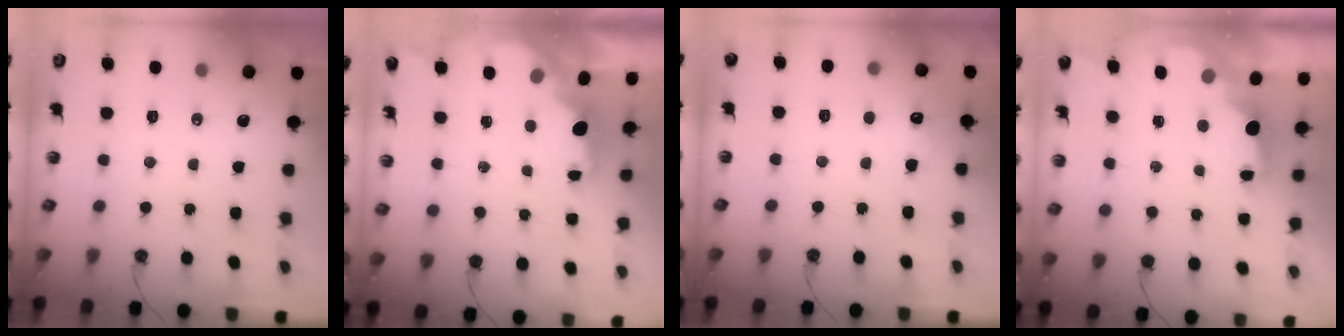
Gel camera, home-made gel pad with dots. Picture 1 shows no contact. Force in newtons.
{"total": 1.6, "press": 1.5, "slide": 0.6}
{"total": 4.3, "press": 4.2, "slide": 1.1}
{"total": 1.9, "press": 1.7, "slide": 0.7}